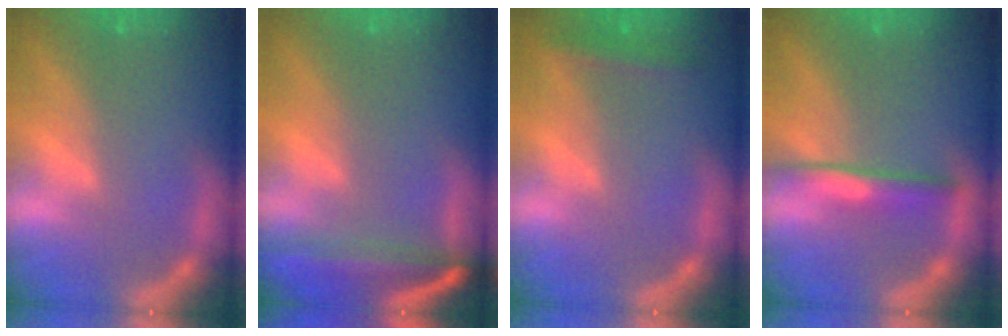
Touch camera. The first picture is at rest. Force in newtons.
{"total": 8.0}
{"total": 1.9}
{"total": 3.0}